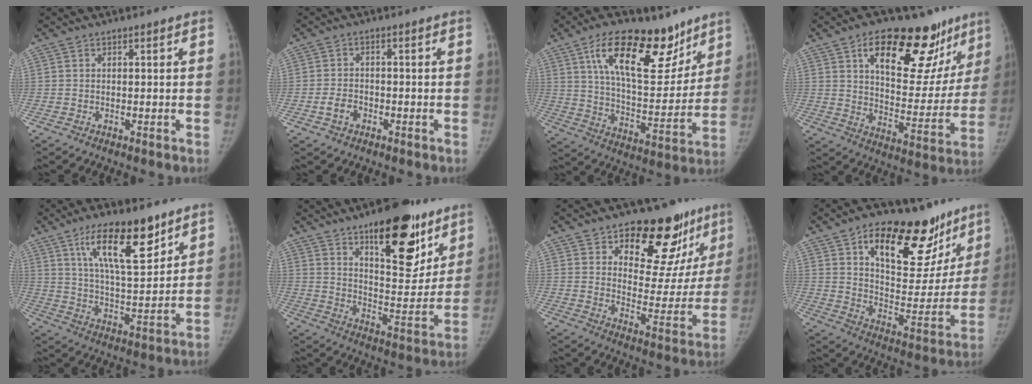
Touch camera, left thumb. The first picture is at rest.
{"total": 3.3, "force": [-1.5, 2.3, 1.7], "torque": [-0.029, 0.014, -0.026]}
{"total": 21.5, "force": [12.5, 9.9, 14.5], "torque": [-0.184, -0.055, 0.210]}
{"total": 25.4, "force": [14.2, 12.2, 17.2], "torque": [-0.190, -0.035, 0.211]}
{"total": 16.0, "force": [9.5, 5.3, 11.7], "torque": [-0.167, -0.051, 0.168]}
{"total": 21.6, "force": [12.8, 8.9, 15.0], "torque": [-0.155, -0.071, 0.195]}
{"total": 19.7, "force": [12.7, 10.1, 11.2], "torque": [-0.079, -0.077, 0.175]}
{"total": 26.1, "force": [14.9, 13.0, 17.0], "torque": [-0.189, -0.045, 0.225]}